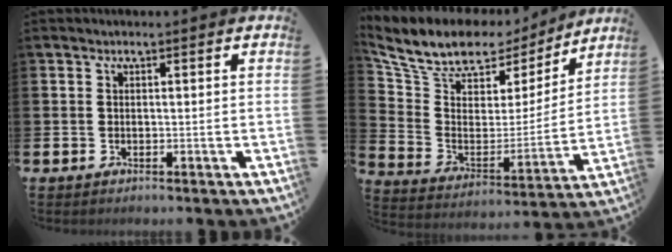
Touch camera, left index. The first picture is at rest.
{"total": 10.8, "force": [9.4, 4.4, 2.8], "torque": [-0.103, -0.058, 0.165]}